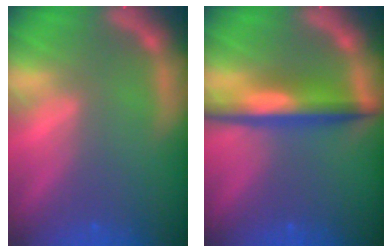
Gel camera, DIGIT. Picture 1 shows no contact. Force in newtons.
{"total": 5.5}